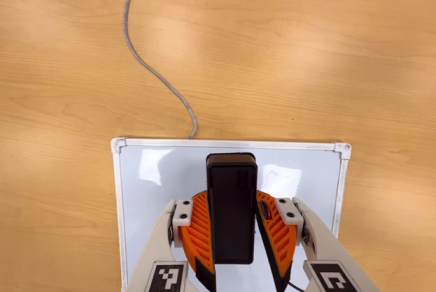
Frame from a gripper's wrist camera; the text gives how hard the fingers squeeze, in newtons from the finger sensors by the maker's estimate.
{"total": 7.9, "left": 7.5, "right": 8.4}